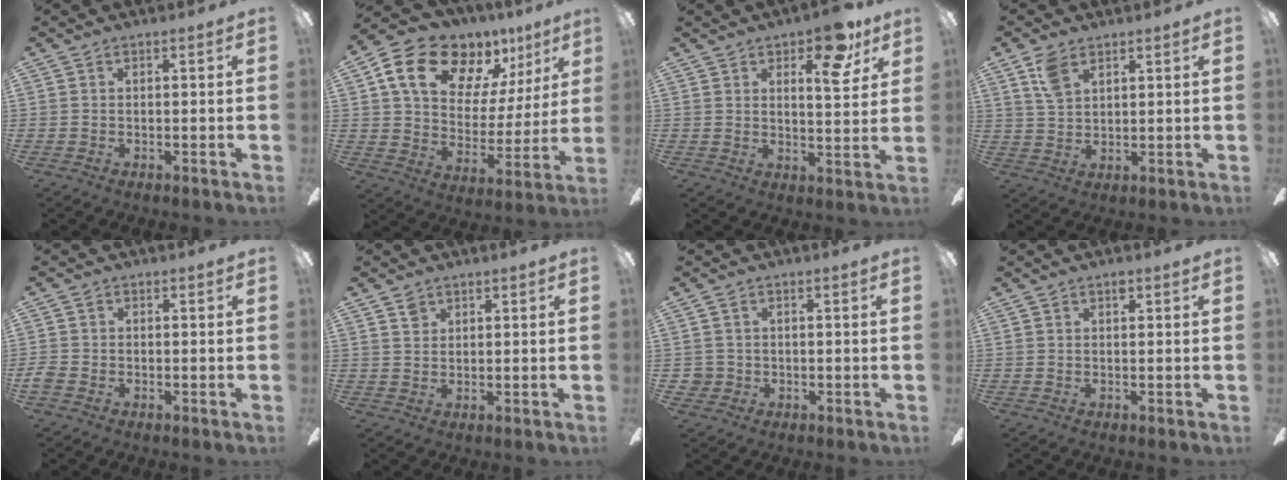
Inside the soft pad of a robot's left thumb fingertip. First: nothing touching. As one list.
[{"total": 18.2, "force": [11.6, 10.7, 9.0], "torque": [-0.153, -0.060, 0.207]}, {"total": 10.6, "force": [6.4, 4.4, 7.2], "torque": [-0.090, -0.022, 0.104]}, {"total": 6.5, "force": [4.0, 3.7, 3.5], "torque": [-0.072, 0.000, 0.076]}, {"total": 2.2, "force": [-1.0, 1.5, 1.1], "torque": [-0.023, 0.004, -0.020]}, {"total": 2.4, "force": [1.7, 1.5, 0.5], "torque": [0.003, -0.008, 0.031]}, {"total": 2.7, "force": [-0.2, 2.6, 0.4], "torque": [-0.011, 0.006, -0.006]}, {"total": 1.1, "force": [0.7, 0.5, 0.6], "torque": [-0.006, 0.000, 0.010]}]